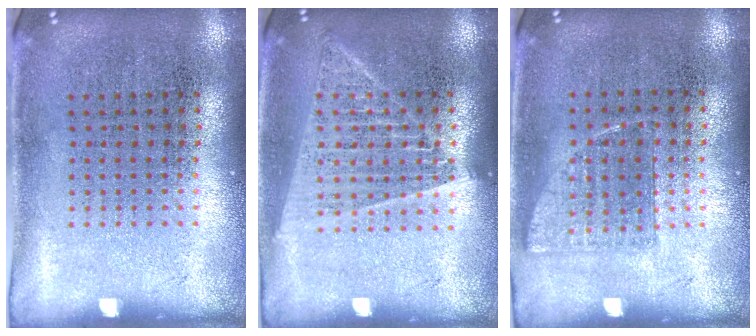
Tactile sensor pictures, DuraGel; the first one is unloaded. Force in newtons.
{"total": 1.4, "press": 1.3, "slide": 0.5}
{"total": 0.7, "press": 0.7, "slide": 0.3}